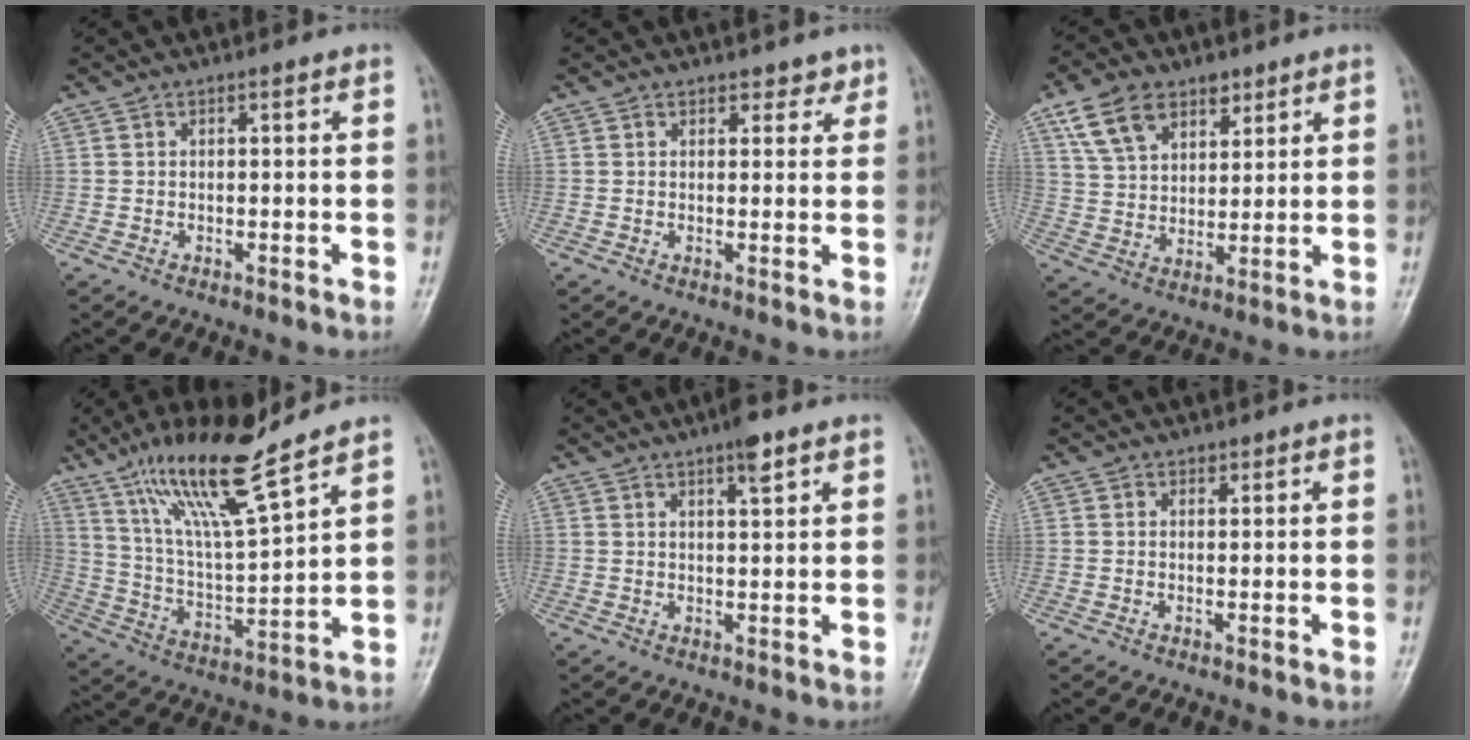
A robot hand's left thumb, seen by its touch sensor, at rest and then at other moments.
{"total": 2.3, "force": [1.8, 1.4, 0.4], "torque": [0.018, -0.009, 0.018]}
{"total": 11.1, "force": [6.3, 7.0, 5.8], "torque": [-0.081, -0.019, 0.120]}
{"total": 16.6, "force": [11.7, 2.3, 11.6], "torque": [-0.202, -0.058, 0.224]}
{"total": 4.0, "force": [2.5, 0.9, 2.9], "torque": [-0.043, -0.010, 0.039]}
{"total": 0.6, "force": [0.5, 0.4, 0.0], "torque": [0.005, -0.003, 0.005]}